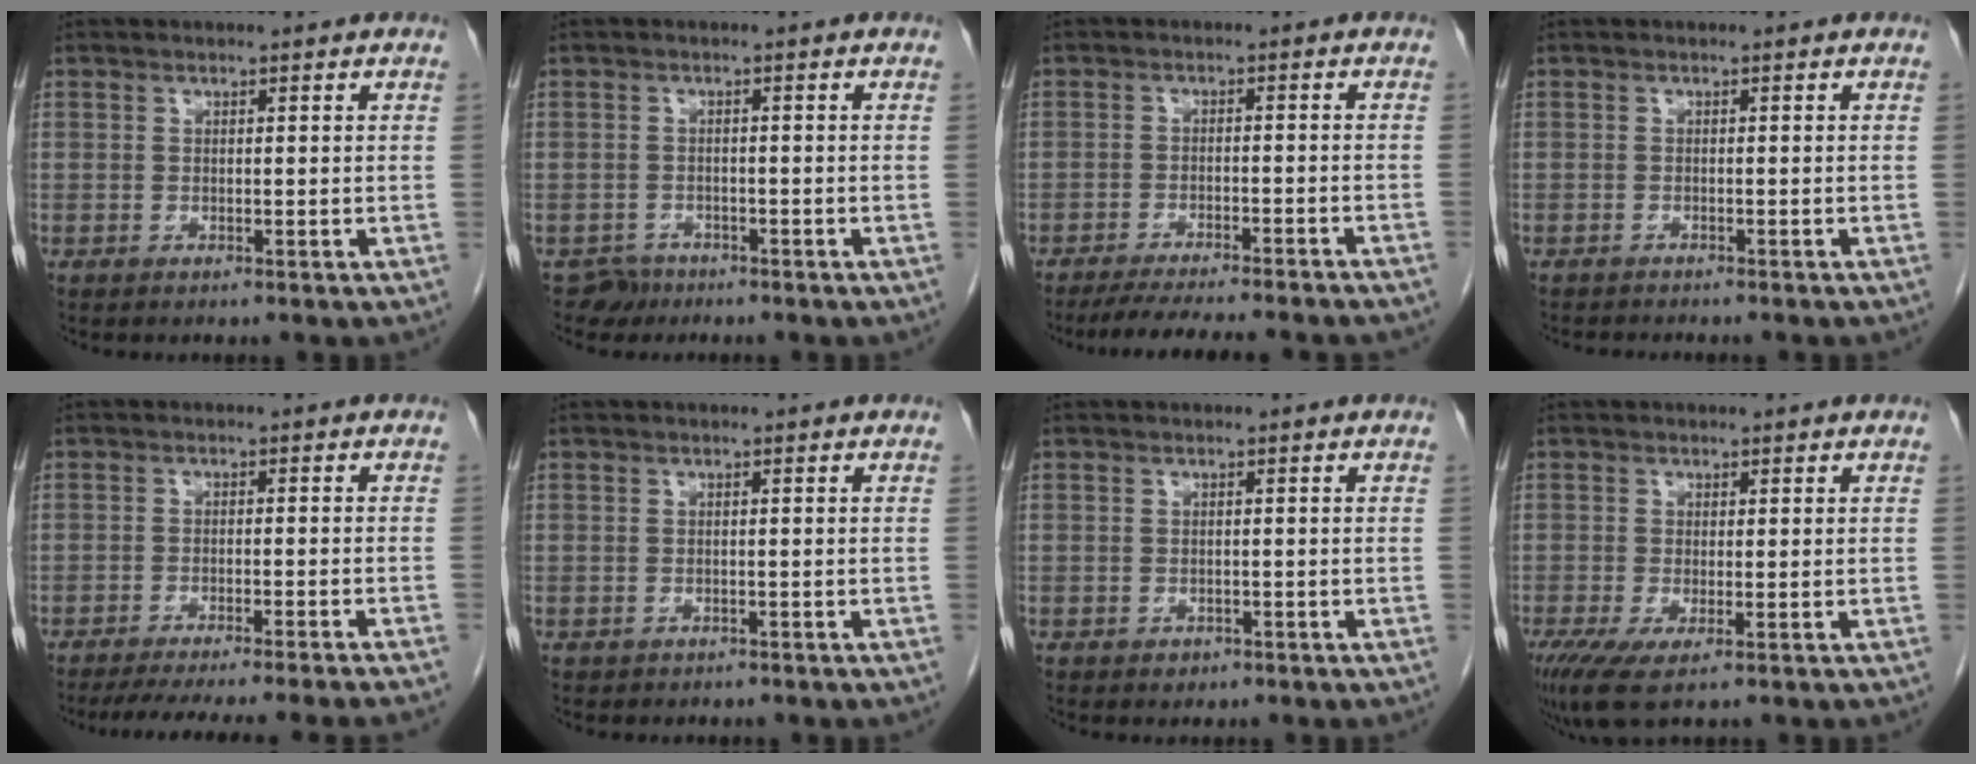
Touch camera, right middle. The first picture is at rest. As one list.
[{"total": 2.2, "force": [-1.6, 1.3, -0.5], "torque": [0.006, 0.006, -0.026]}, {"total": 15.8, "force": [-14.1, 1.3, 6.9], "torque": [-0.098, -0.023, -0.185]}, {"total": 5.2, "force": [-4.6, 0.9, 2.1], "torque": [-0.029, -0.007, -0.058]}, {"total": 14.8, "force": [-13.2, -1.3, 6.5], "torque": [-0.081, -0.037, -0.181]}, {"total": 0.8, "force": [-0.6, 0.6, 0.1], "torque": [-0.014, 0.002, -0.005]}, {"total": 1.0, "force": [-0.6, 0.8, 0.3], "torque": [-0.006, 0.002, -0.004]}, {"total": 5.7, "force": [-2.6, 1.7, 4.8], "torque": [-0.093, -0.021, -0.041]}]